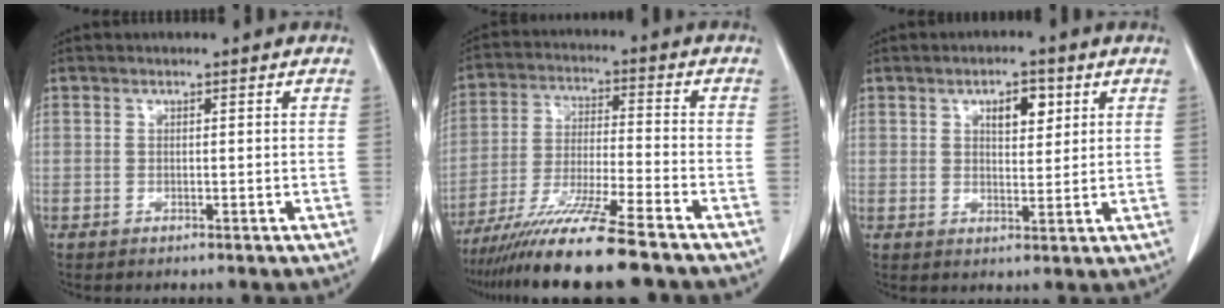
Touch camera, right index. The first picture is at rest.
{"total": 13.6, "force": [-11.0, -1.0, 8.0], "torque": [-0.139, -0.031, -0.188]}
{"total": 4.5, "force": [2.0, 2.0, 3.6], "torque": [-0.056, 0.001, 0.032]}